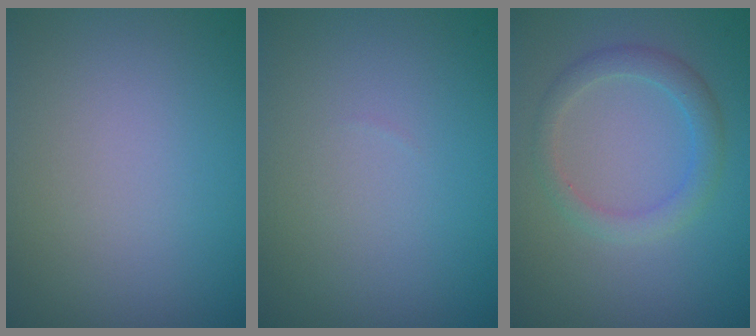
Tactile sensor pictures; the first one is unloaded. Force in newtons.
{"total": 0.0}
{"total": 2.4, "press": 2.4, "slide": 0.2}